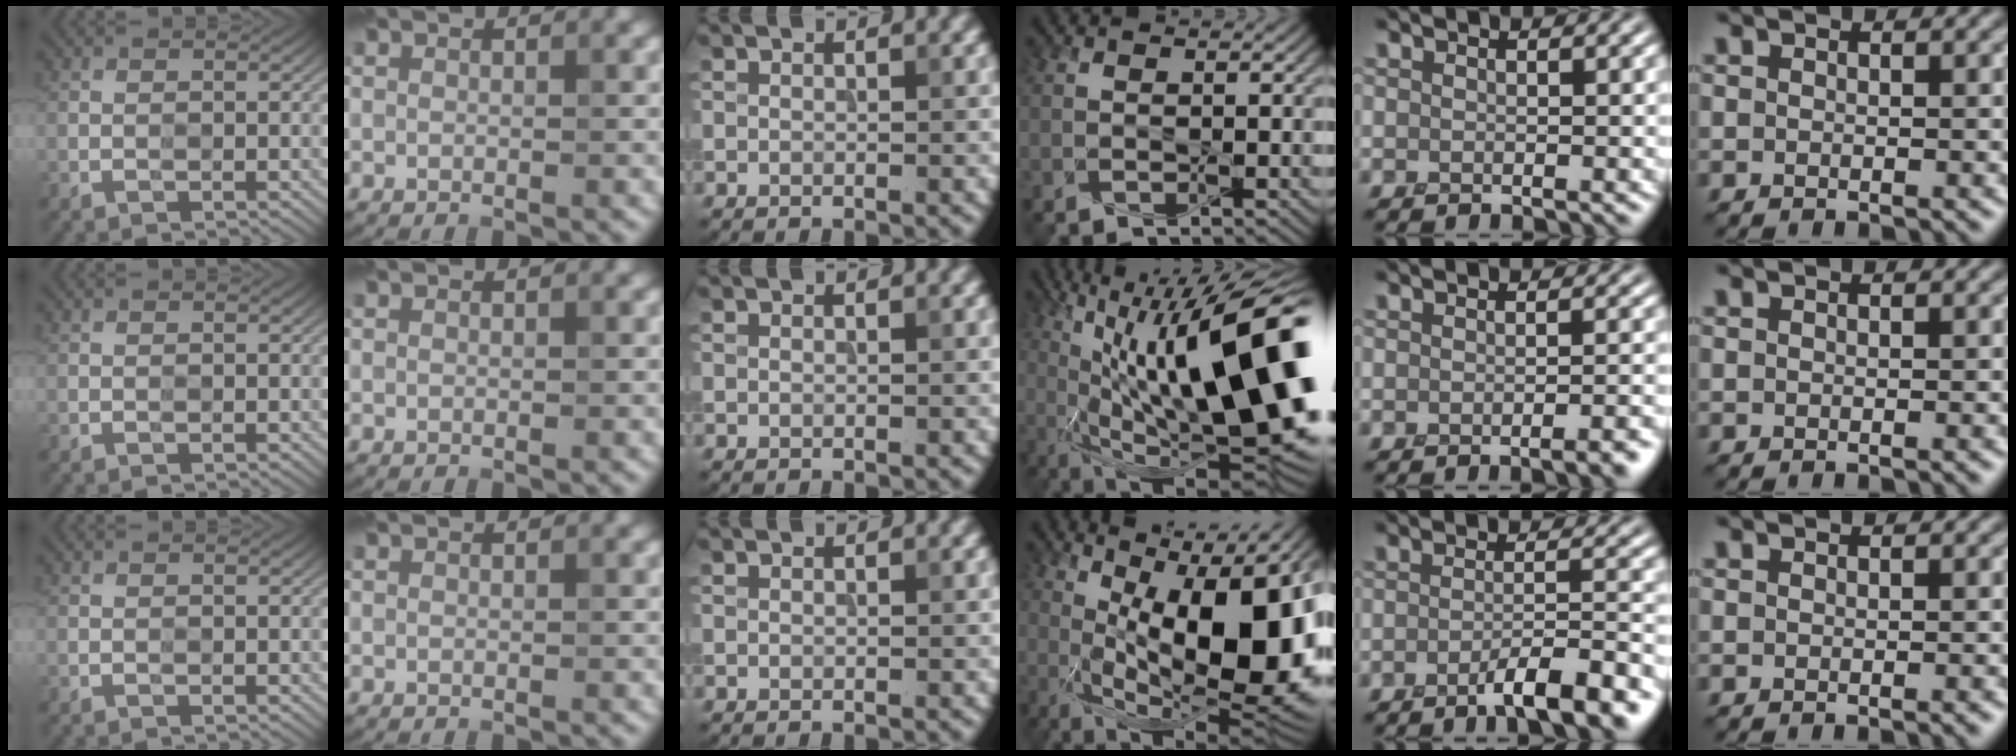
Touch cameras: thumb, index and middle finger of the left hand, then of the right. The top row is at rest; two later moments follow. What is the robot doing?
{"motion": "press", "object": "syringe"}